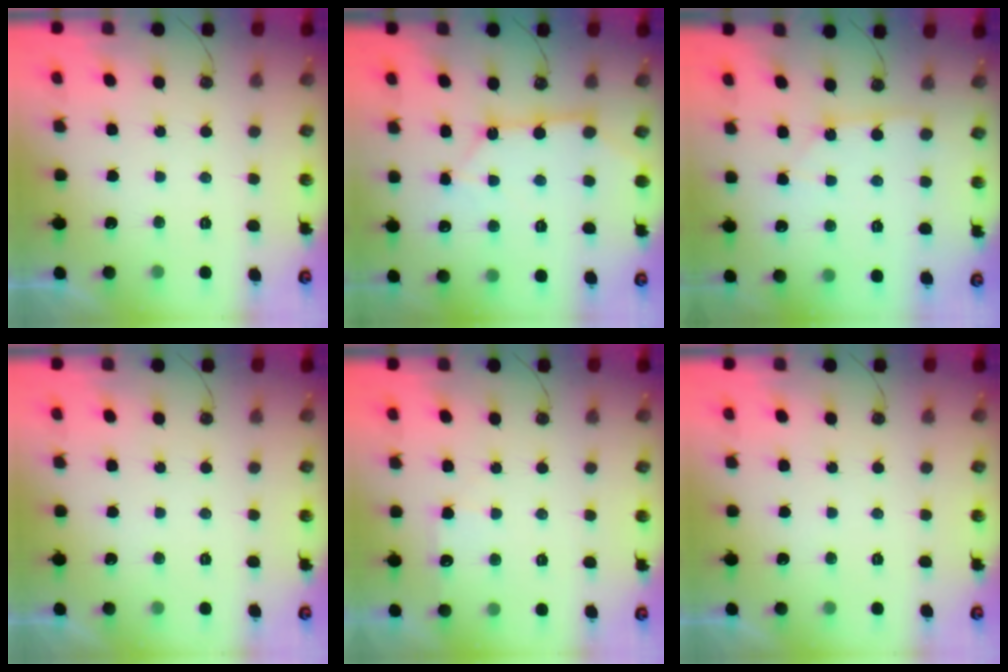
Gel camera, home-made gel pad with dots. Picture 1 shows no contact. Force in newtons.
{"total": 10.0, "press": 10.0, "slide": 1.0}
{"total": 2.5, "press": 2.5, "slide": 0.2}
{"total": 0.0}
{"total": 6.0, "press": 6.0, "slide": 0.8}
{"total": 0.0}